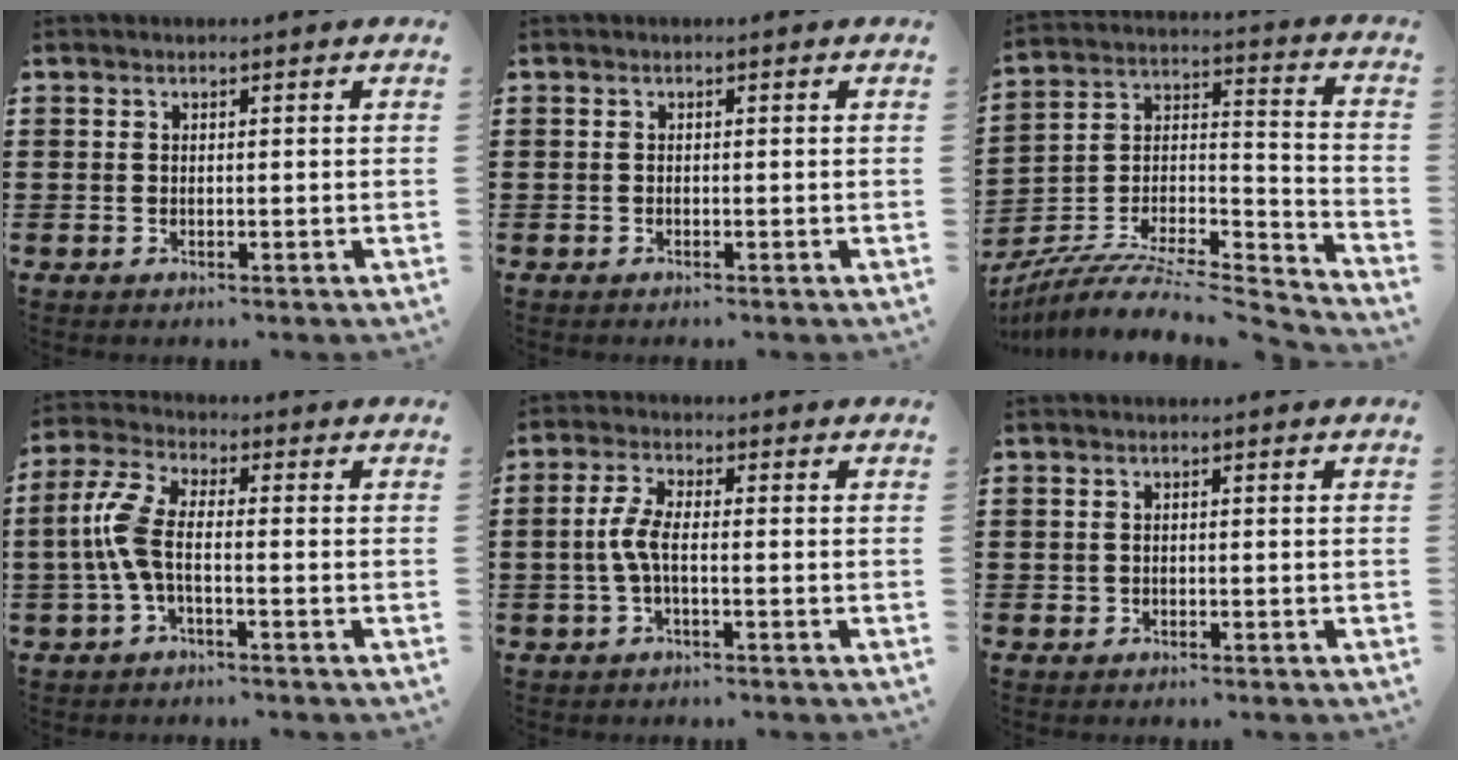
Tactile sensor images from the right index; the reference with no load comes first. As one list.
[{"total": 0.0}, {"total": 6.6, "force": [-5.6, 2.1, 2.8], "torque": [-0.053, -0.007, -0.112]}, {"total": 6.6, "force": [-0.9, 2.7, 5.9], "torque": [-0.150, -0.005, -0.027]}, {"total": 4.1, "force": [-0.8, 1.3, 3.8], "torque": [-0.098, -0.005, -0.024]}, {"total": 0.6, "force": [0.1, 0.6, 0.1], "torque": [-0.004, 0.005, 0.000]}]